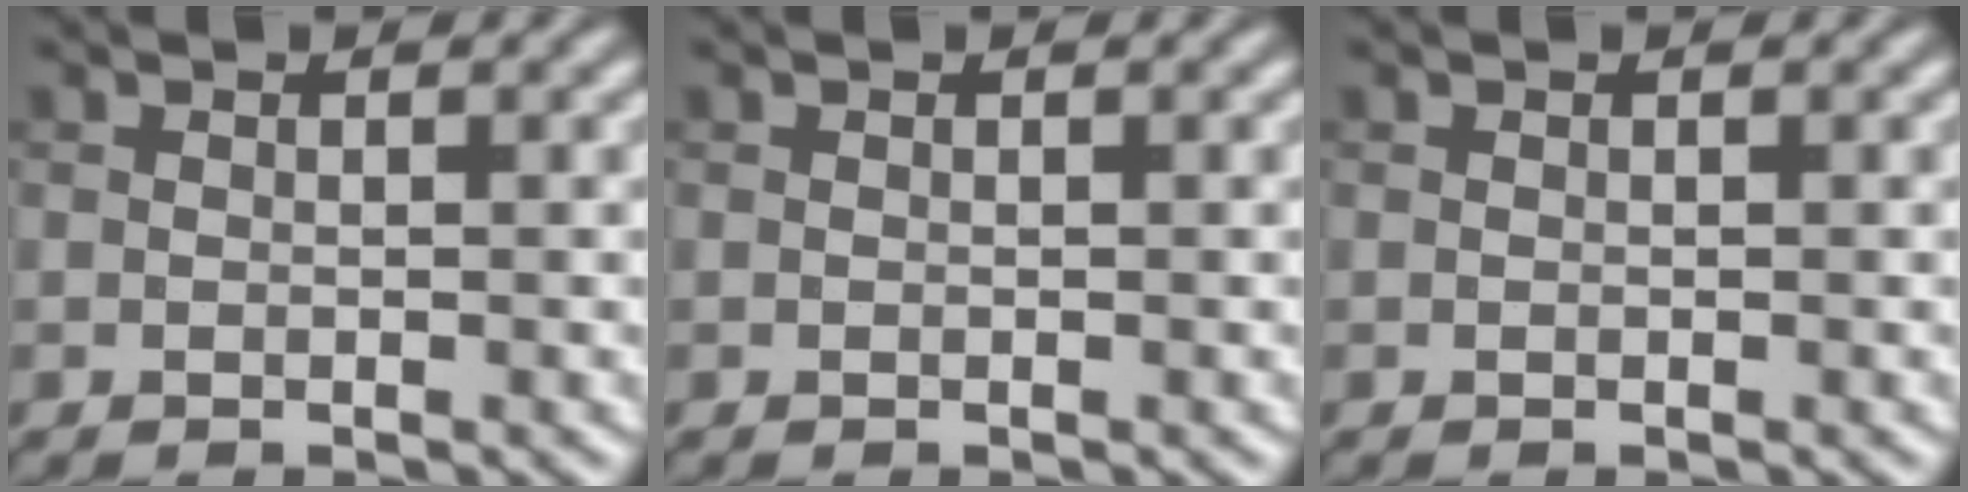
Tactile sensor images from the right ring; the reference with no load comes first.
{"total": 0.0}
{"total": 0.0}